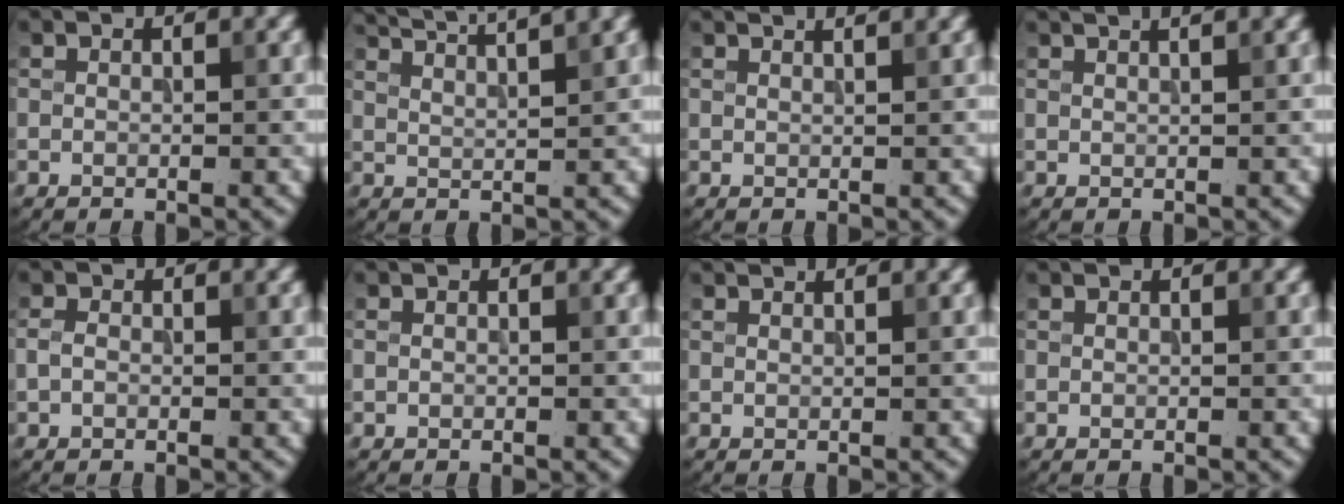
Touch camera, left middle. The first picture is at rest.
{"total": 7.1, "force": [5.9, 1.2, 3.8], "torque": [-0.046, 0.037, 0.059]}
{"total": 2.7, "force": [2.1, 0.7, 1.5], "torque": [-0.005, 0.018, 0.003]}
{"total": 3.0, "force": [2.1, 0.9, 2.0], "torque": [-0.008, 0.018, 0.006]}
{"total": 1.0, "force": [-0.3, 0.7, 0.6], "torque": [-0.015, 0.004, -0.010]}
{"total": 0.0}
{"total": 0.5, "force": [0.5, -0.3, 0.0], "torque": [-0.002, 0.003, 0.011]}
{"total": 0.0}